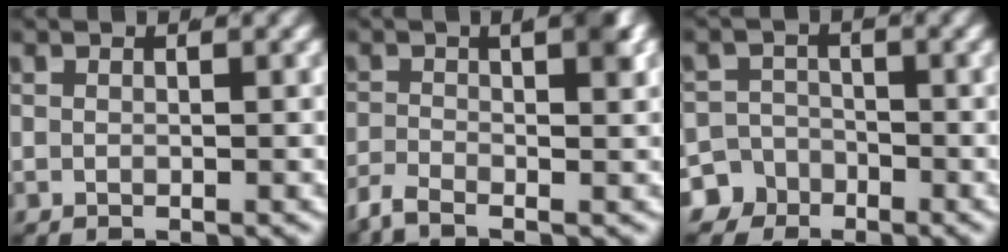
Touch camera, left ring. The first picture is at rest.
{"total": 3.6, "force": [-1.3, 0.8, 3.3], "torque": [-0.053, -0.005, -0.026]}
{"total": 6.0, "force": [-3.7, 4.7, 0.8], "torque": [-0.015, -0.024, -0.064]}